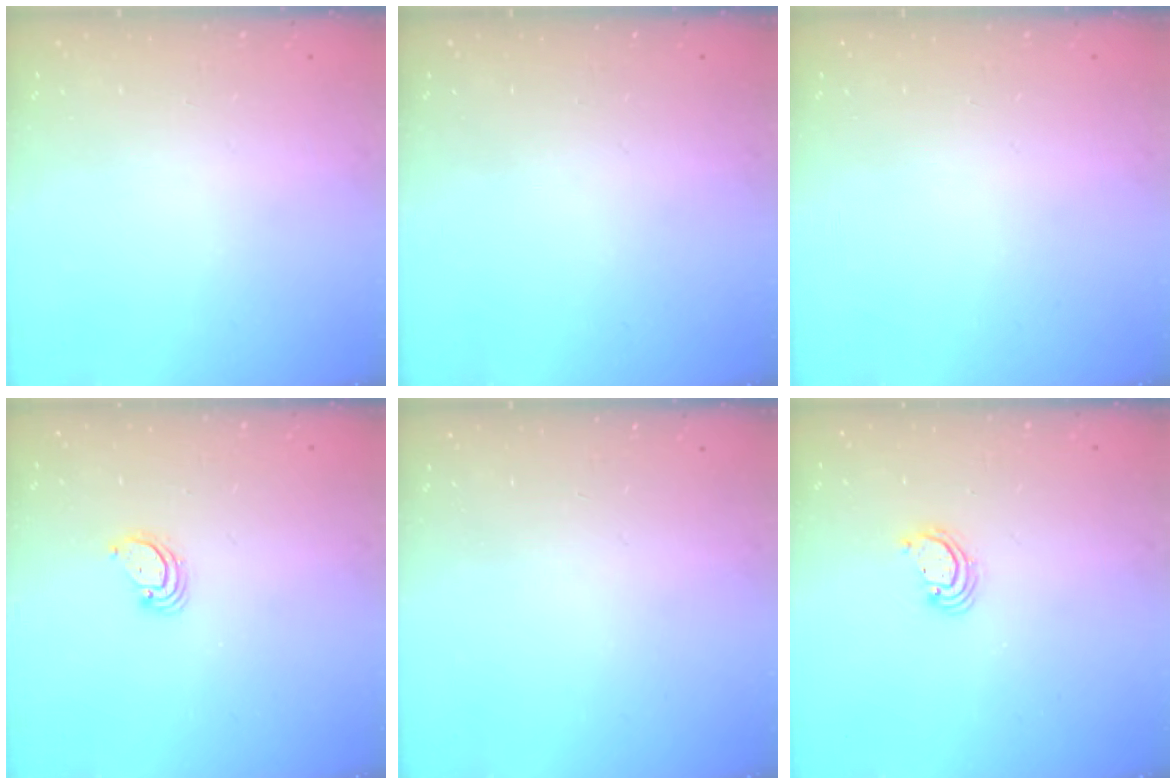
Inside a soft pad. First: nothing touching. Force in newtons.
{"total": 0.0}
{"total": 0.0}
{"total": 2.9, "press": 2.9, "slide": 0.3}
{"total": 0.0}
{"total": 2.4, "press": 2.4, "slide": 0.1}